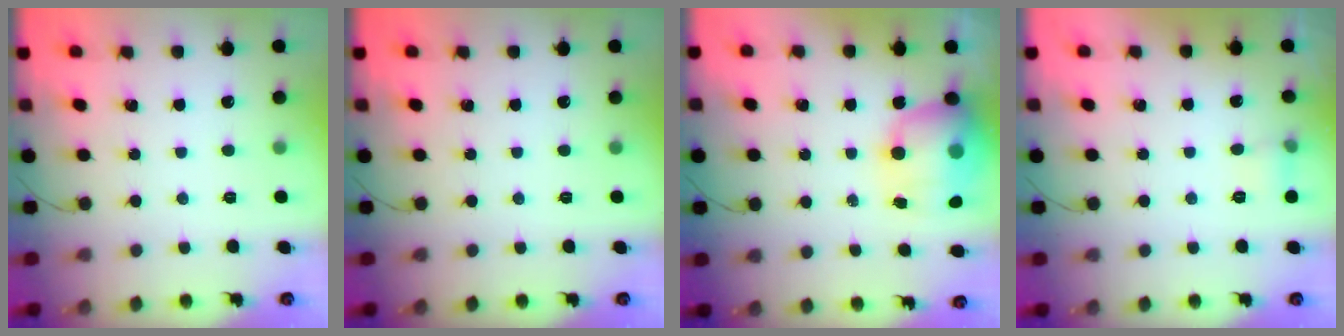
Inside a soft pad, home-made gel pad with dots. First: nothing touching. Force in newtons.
{"total": 0.0}
{"total": 14.7, "press": 14.2, "slide": 3.5}
{"total": 5.2, "press": 5.0, "slide": 1.2}